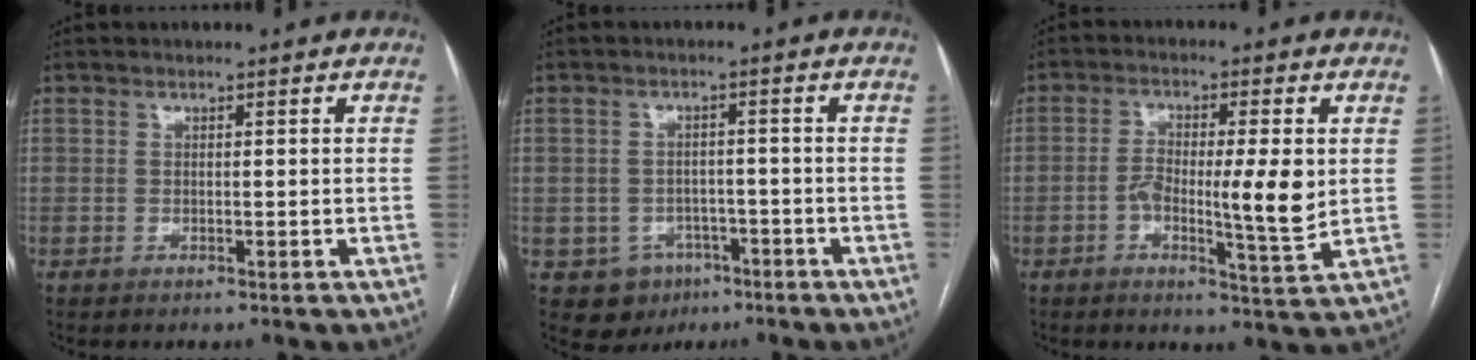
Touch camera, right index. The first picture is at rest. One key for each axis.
{"total": 5.9, "fx": -2.8, "fy": 5.0, "fz": 1.0, "tx": -0.008, "ty": 0.010, "tz": -0.031}
{"total": 8.9, "fx": -0.4, "fy": 1.5, "fz": 8.8, "tx": -0.146, "ty": -0.001, "tz": -0.008}